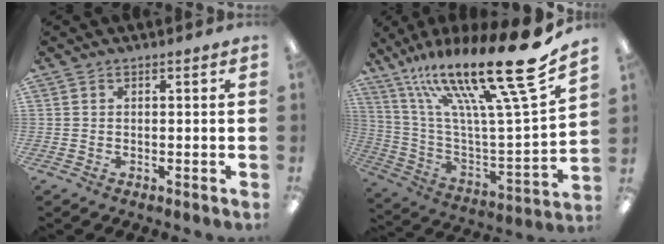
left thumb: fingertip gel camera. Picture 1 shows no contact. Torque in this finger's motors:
{"motor_torque": [0.61, 0.41, 1.63, -1.17, 0.17]}